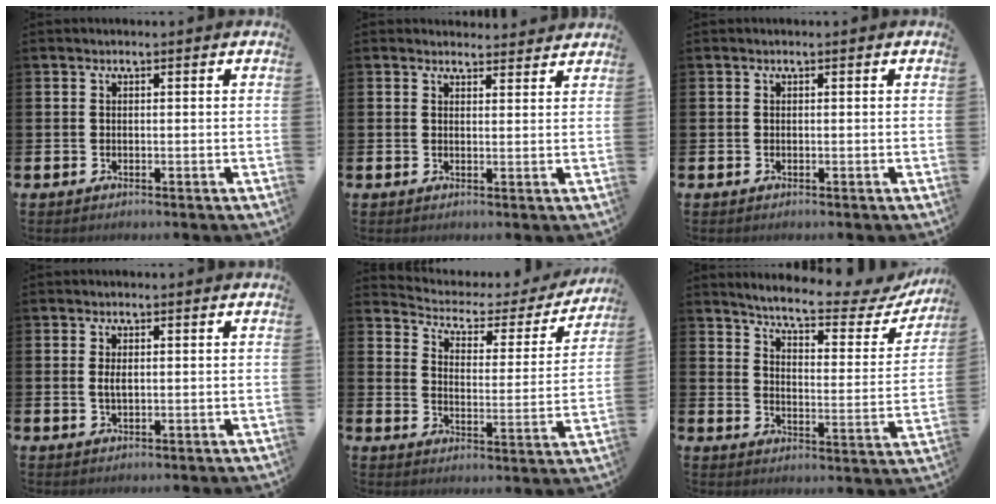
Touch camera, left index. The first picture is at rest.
{"total": 1.8, "force": [1.7, 0.5, -0.1], "torque": [0.008, -0.007, 0.030]}
{"total": 0.0}
{"total": 1.6, "force": [0.3, 0.7, 1.4], "torque": [-0.022, 0.001, 0.002]}
{"total": 4.1, "force": [3.5, 2.0, 1.1], "torque": [-0.049, -0.026, 0.049]}
{"total": 6.4, "force": [5.8, 0.7, 2.6], "torque": [-0.072, -0.041, 0.091]}